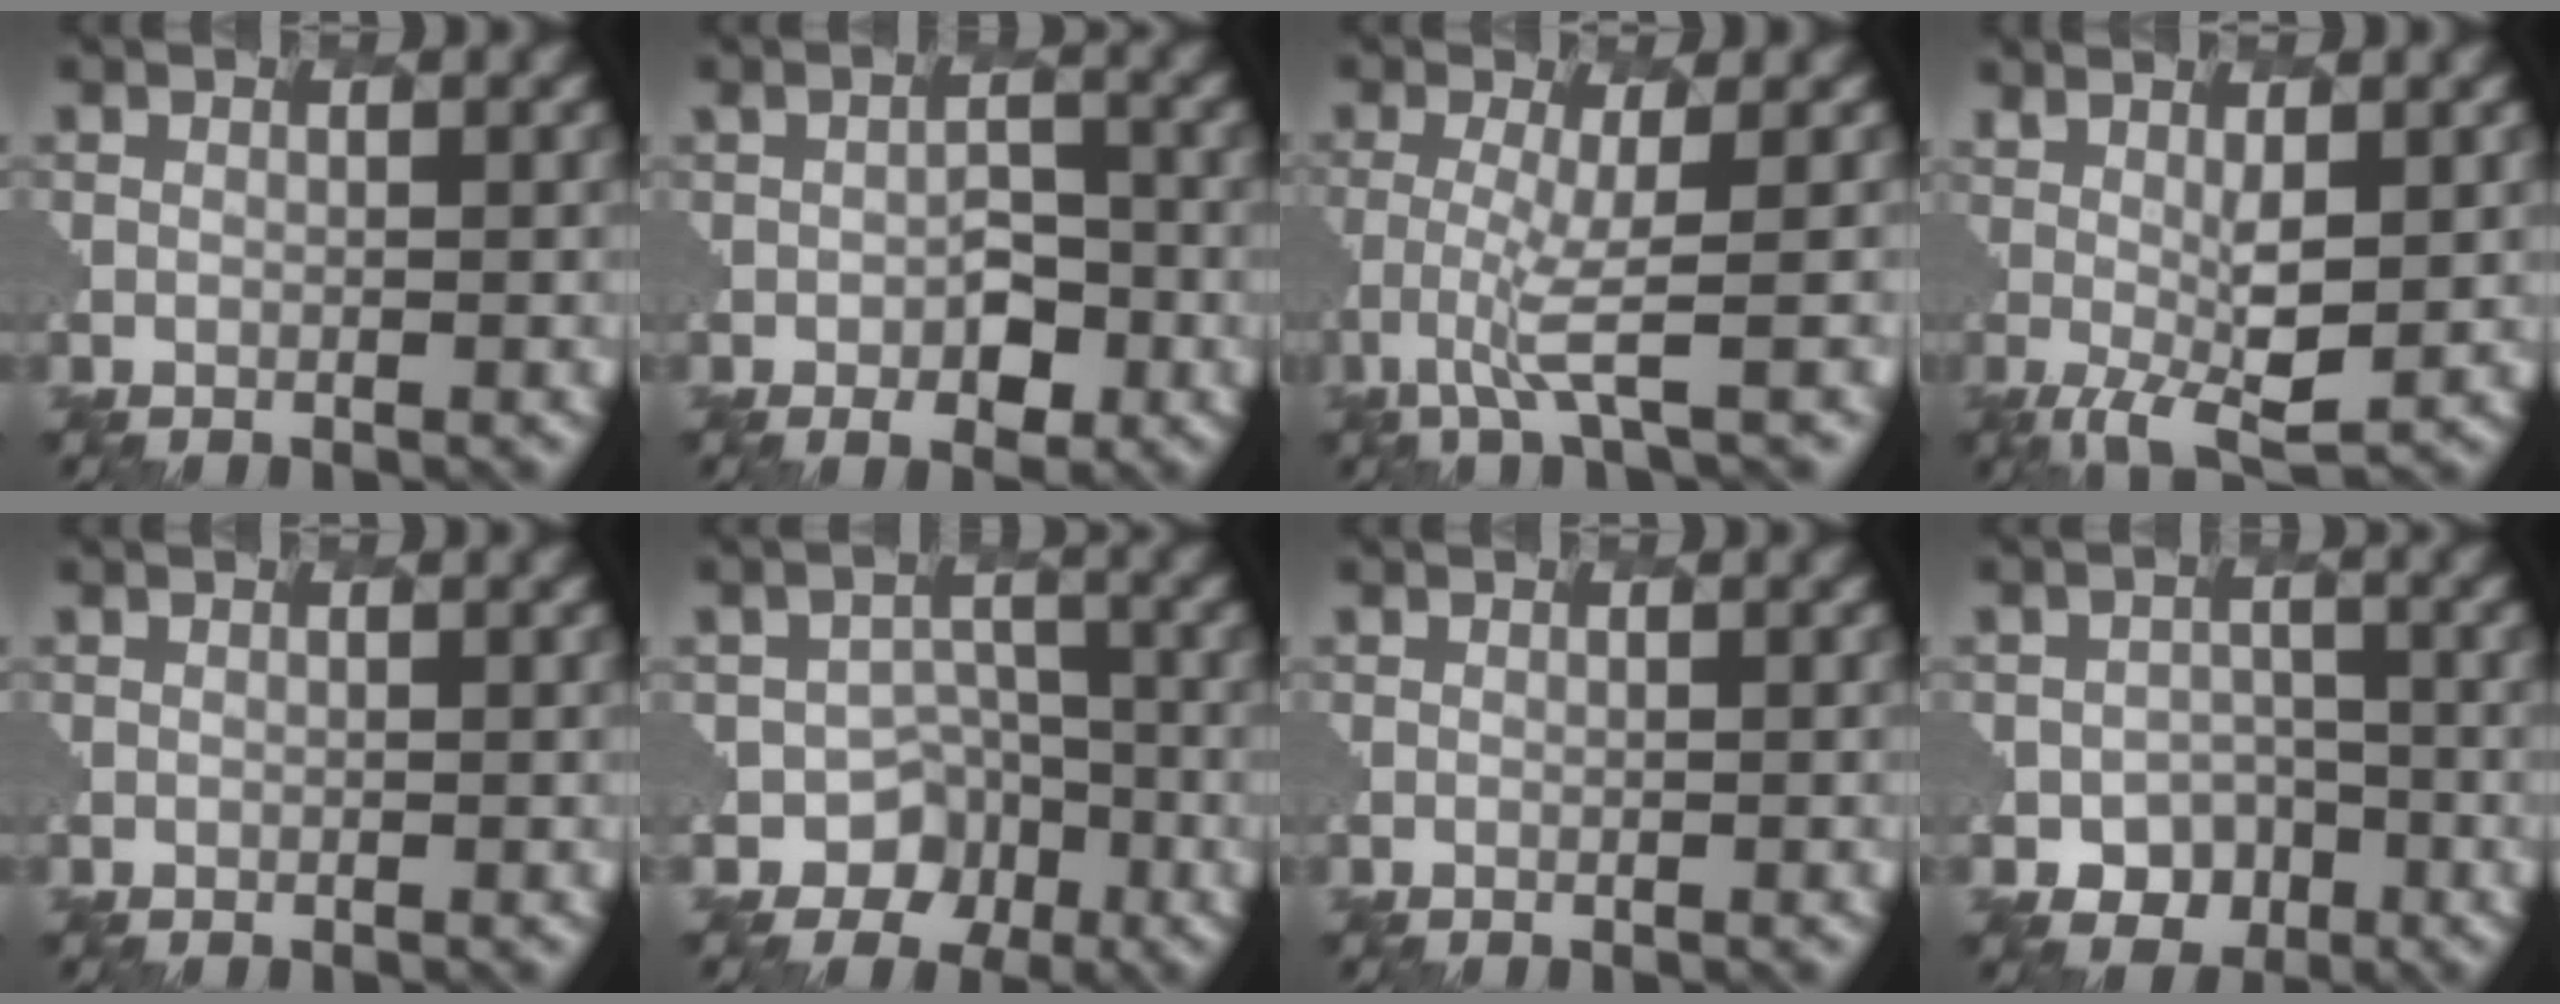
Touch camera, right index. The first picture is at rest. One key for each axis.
{"total": 2.5, "fx": -1.3, "fy": 1.4, "fz": 1.7, "tx": -0.037, "ty": -0.001, "tz": -0.018}
{"total": 2.5, "fx": -0.9, "fy": -0.2, "fz": 2.3, "tx": -0.066, "ty": -0.004, "tz": -0.025}
{"total": 3.9, "fx": 0.2, "fy": 0.9, "fz": 3.8, "tx": -0.081, "ty": -0.007, "tz": 0.008}
{"total": 0.0}
{"total": 4.3, "fx": -2.8, "fy": 3.3, "fz": 0.4, "tx": 0.010, "ty": 0.005, "tz": -0.038}
{"total": 0.0}
{"total": 3.0, "fx": -2.0, "fy": 2.2, "fz": 0.3, "tx": -0.010, "ty": -0.005, "tz": -0.027}